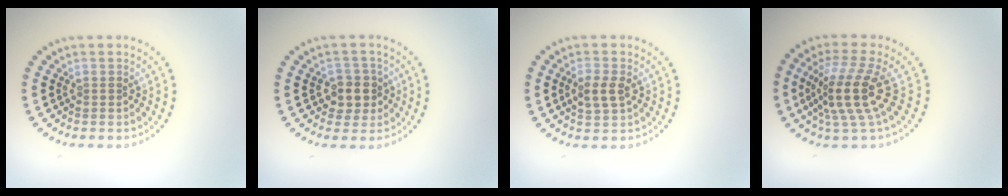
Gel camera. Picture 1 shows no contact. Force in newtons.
{"total": 2.7, "press": 2.5, "slide": 1.0}
{"total": 2.4, "press": 2.4, "slide": 0.2}
{"total": 4.8, "press": 3.6, "slide": 3.2}